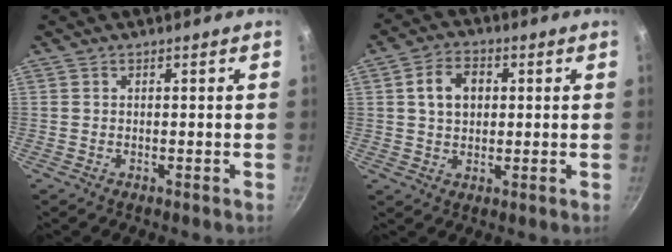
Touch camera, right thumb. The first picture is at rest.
{"total": 7.0, "force": [1.4, 5.1, 4.6], "torque": [-0.060, 0.009, 0.019]}